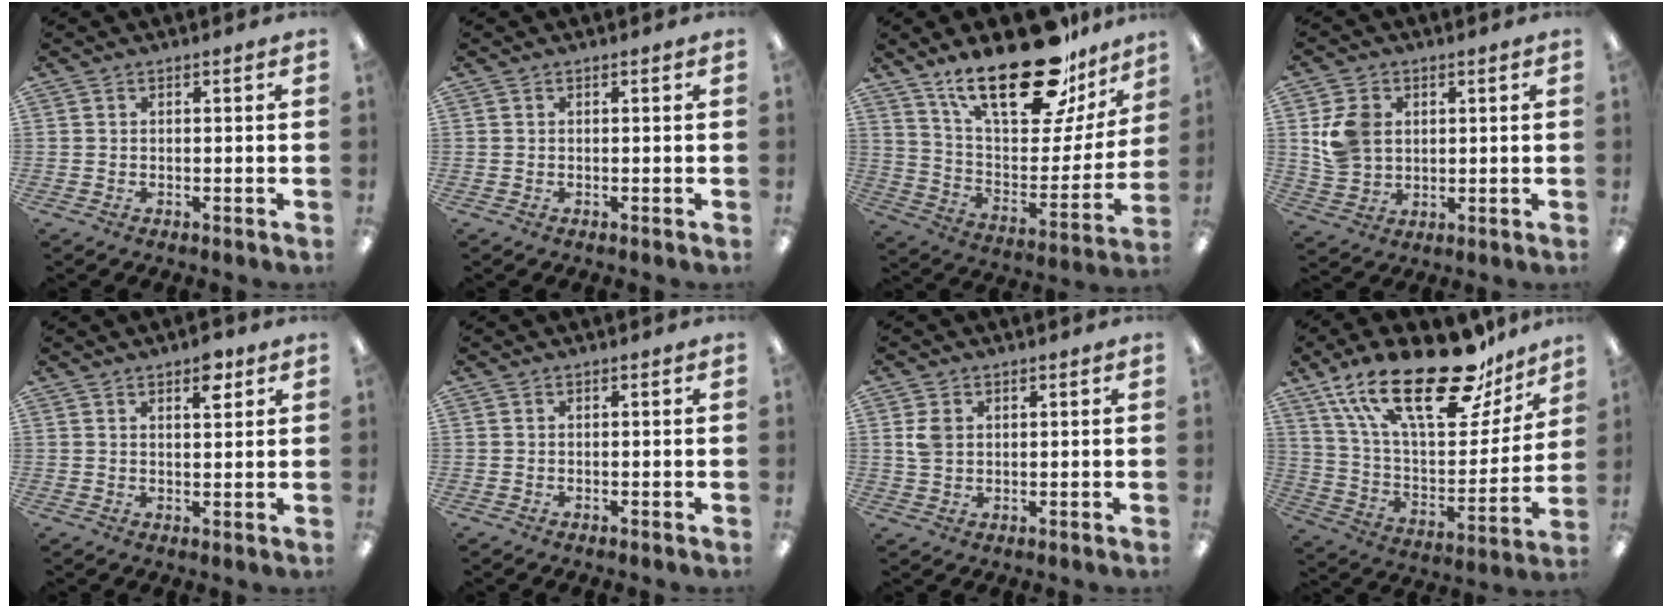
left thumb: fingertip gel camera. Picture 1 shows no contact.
{"total": 0.0}
{"total": 27.2, "force": [19.1, 10.2, 16.5], "torque": [-0.253, -0.118, 0.323]}
{"total": 8.1, "force": [2.2, 6.7, 4.0], "torque": [-0.079, 0.011, 0.044]}
{"total": 4.8, "force": [3.2, 1.9, 3.0], "torque": [-0.026, -0.014, 0.048]}
{"total": 0.0}
{"total": 3.5, "force": [1.2, 2.8, 1.7], "torque": [-0.030, 0.002, 0.021]}
{"total": 28.7, "force": [18.5, 11.5, 18.8], "torque": [-0.310, -0.106, 0.314]}